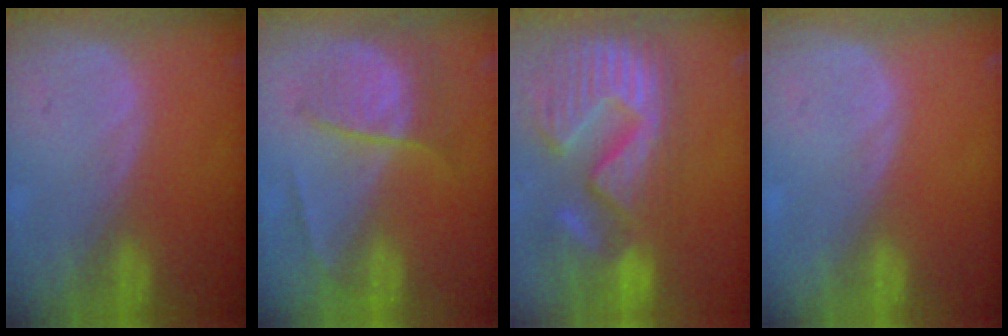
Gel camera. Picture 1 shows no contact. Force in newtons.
{"total": 6.6, "press": 6.2, "slide": 2.4}
{"total": 15.1, "press": 12.7, "slide": 8.2}
{"total": 0.0}